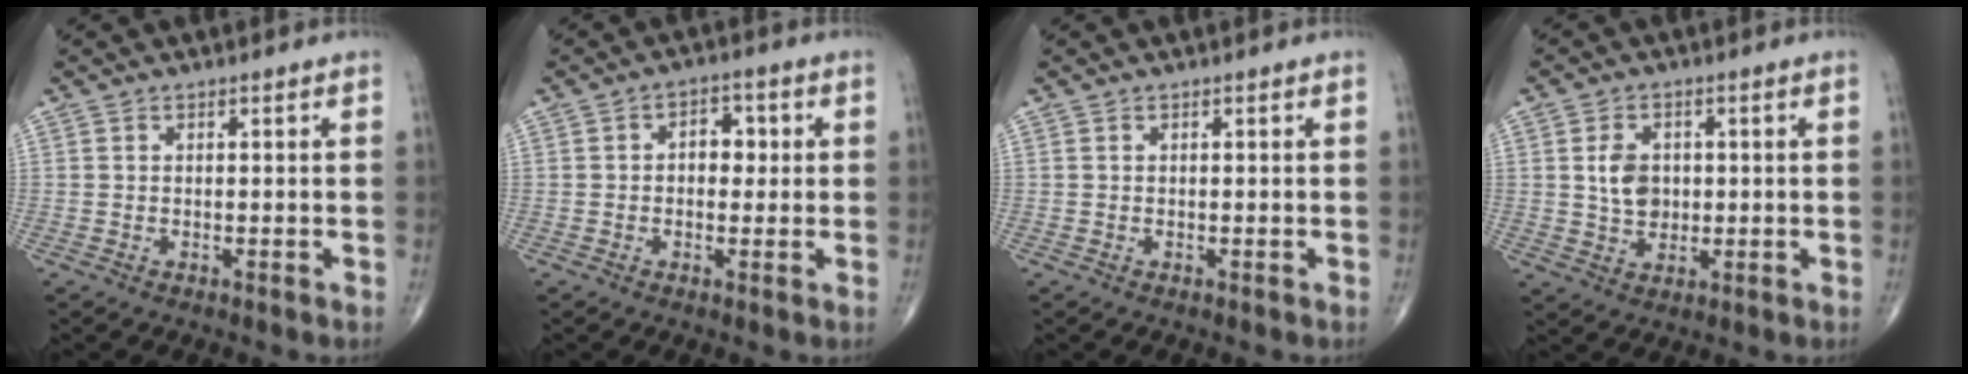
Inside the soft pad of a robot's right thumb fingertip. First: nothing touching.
{"total": 4.9, "force": [0.5, 3.3, 3.5], "torque": [-0.025, 0.009, 0.000]}
{"total": 0.0}
{"total": 6.0, "force": [0.8, 4.5, 3.9], "torque": [-0.052, -0.008, 0.016]}